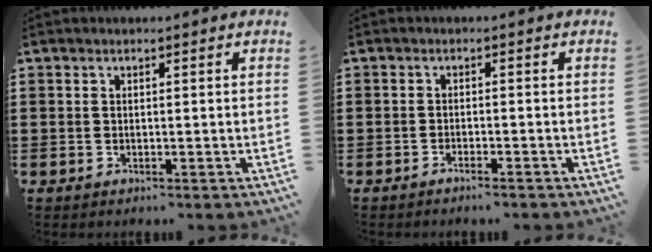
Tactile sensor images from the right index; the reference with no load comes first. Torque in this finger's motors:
{"motor_torque": [0.11, 0.13, 0.04, -0.01]}